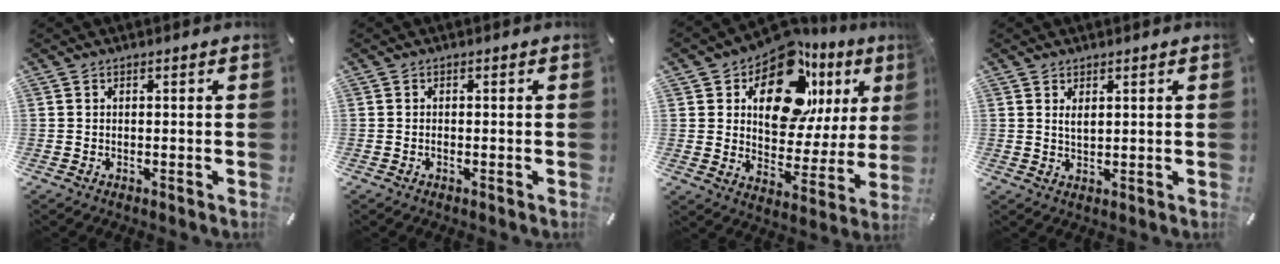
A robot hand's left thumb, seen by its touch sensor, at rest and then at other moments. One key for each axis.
{"total": 0.7, "fx": -0.3, "fy": 0.3, "fz": 0.5, "tx": -0.010, "ty": -0.001, "tz": -0.007}
{"total": 18.3, "fx": 10.0, "fy": 11.0, "fz": 10.6, "tx": -0.160, "ty": -0.061, "tz": 0.174}
{"total": 2.0, "fx": 1.2, "fy": 0.7, "fz": 1.4, "tx": -0.030, "ty": -0.001, "tz": 0.022}